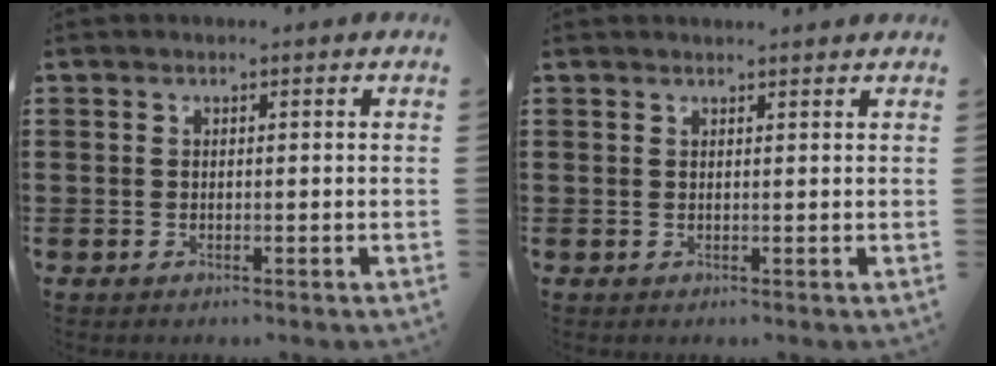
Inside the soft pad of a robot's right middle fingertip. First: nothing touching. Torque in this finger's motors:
{"motor_torque": [0.08, -0.05, 0.06, 0.04]}